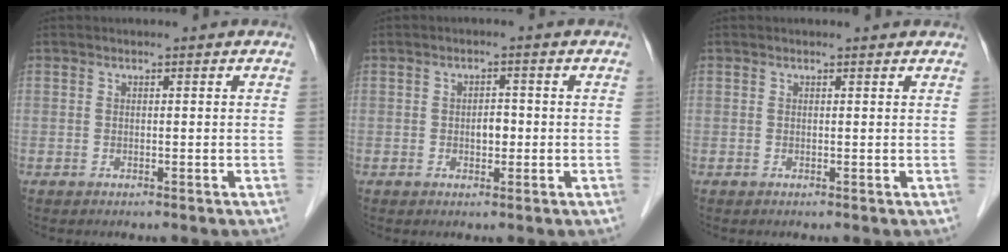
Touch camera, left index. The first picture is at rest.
{"total": 2.1, "force": [-0.4, 1.2, 1.6], "torque": [-0.024, 0.003, -0.004]}
{"total": 1.4, "force": [1.4, 0.3, 0.1], "torque": [-0.013, 0.006, 0.010]}